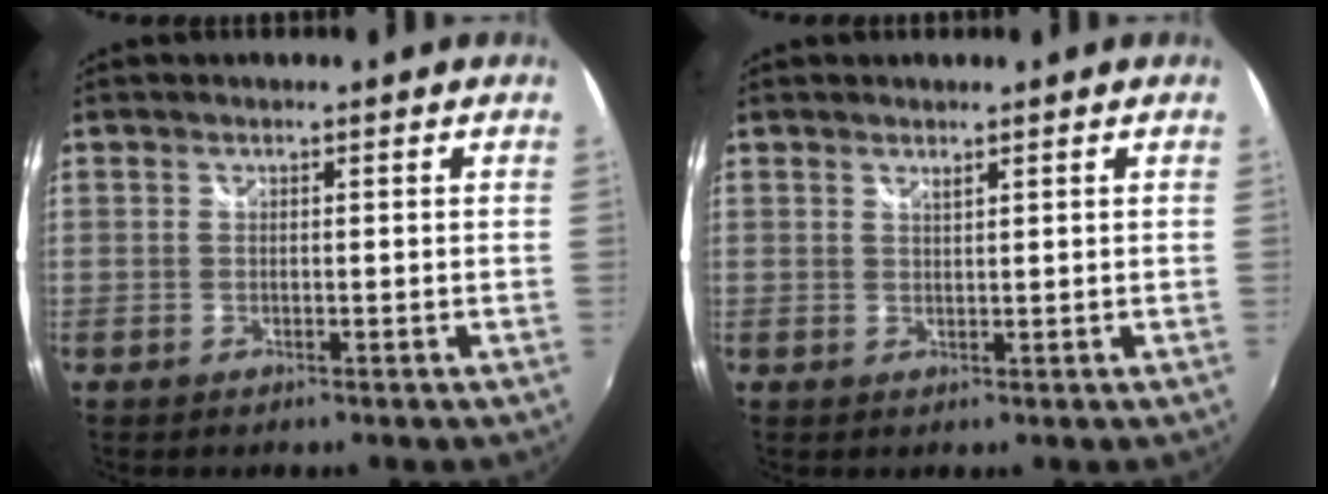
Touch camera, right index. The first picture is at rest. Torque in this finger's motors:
{"motor_torque": [0.07, 0.04, 0.05, 0.02]}